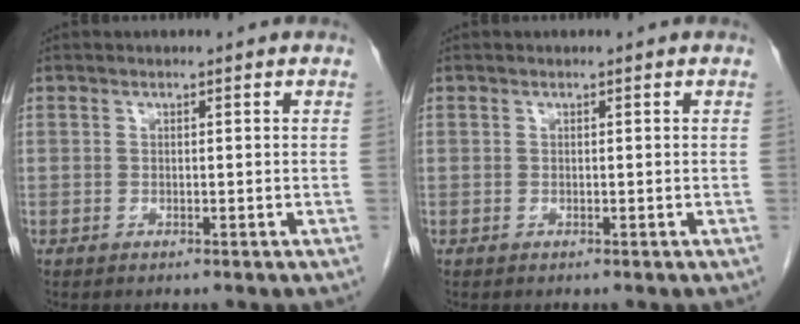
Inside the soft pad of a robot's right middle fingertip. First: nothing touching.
{"total": 0.0}